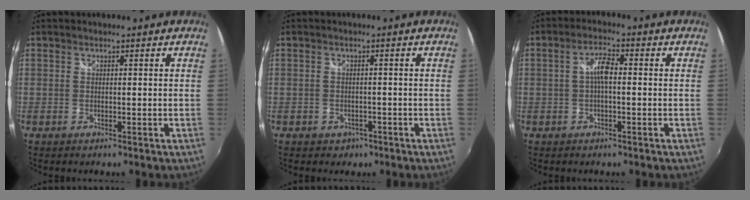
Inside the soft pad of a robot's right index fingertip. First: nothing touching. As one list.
[{"total": 3.6, "force": [-1.9, 3.0, 0.8], "torque": [-0.024, 0.001, -0.023]}, {"total": 3.8, "force": [-0.2, 1.2, 3.6], "torque": [-0.070, 0.011, -0.004]}]